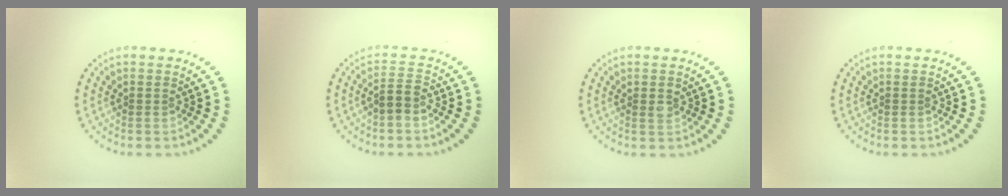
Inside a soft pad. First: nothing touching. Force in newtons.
{"total": 1.9, "press": 1.6, "slide": 1.1}
{"total": 0.8, "press": 0.7, "slide": 0.3}
{"total": 0.0}